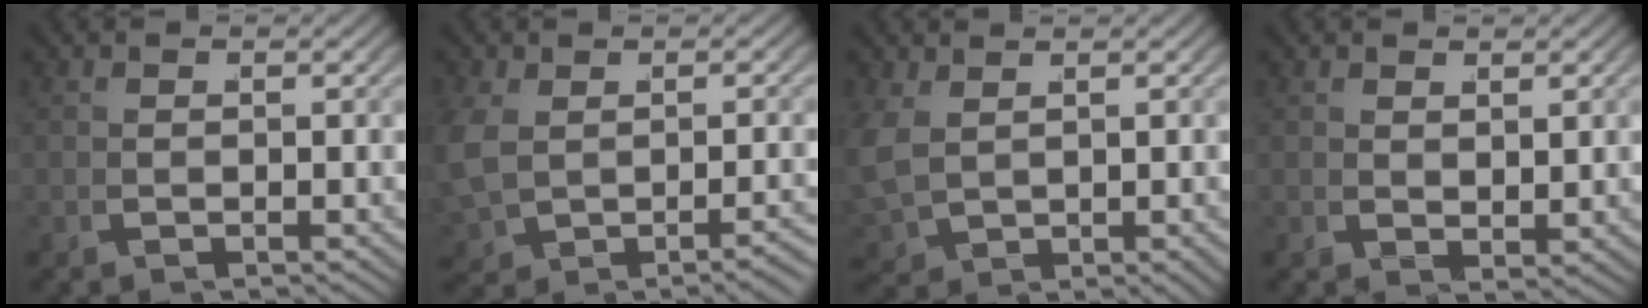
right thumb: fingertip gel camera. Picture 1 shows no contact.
{"total": 3.5, "force": [-0.9, 2.6, 2.2], "torque": [-0.064, -0.010, -0.001]}
{"total": 3.9, "force": [0.9, 3.0, 2.3], "torque": [-0.067, -0.019, 0.036]}
{"total": 1.8, "force": [1.6, 0.3, 0.7], "torque": [0.000, 0.002, 0.033]}